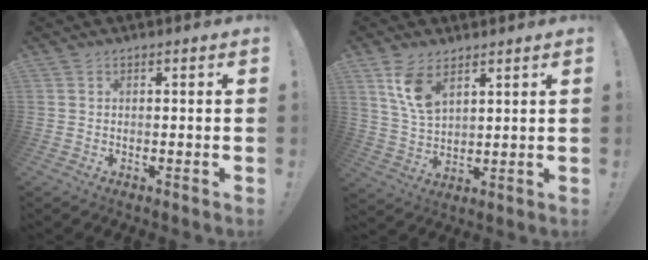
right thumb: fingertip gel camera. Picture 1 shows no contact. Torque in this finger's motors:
{"motor_torque": [0.06, 0.11, 0.96, 0.55, 0.26]}